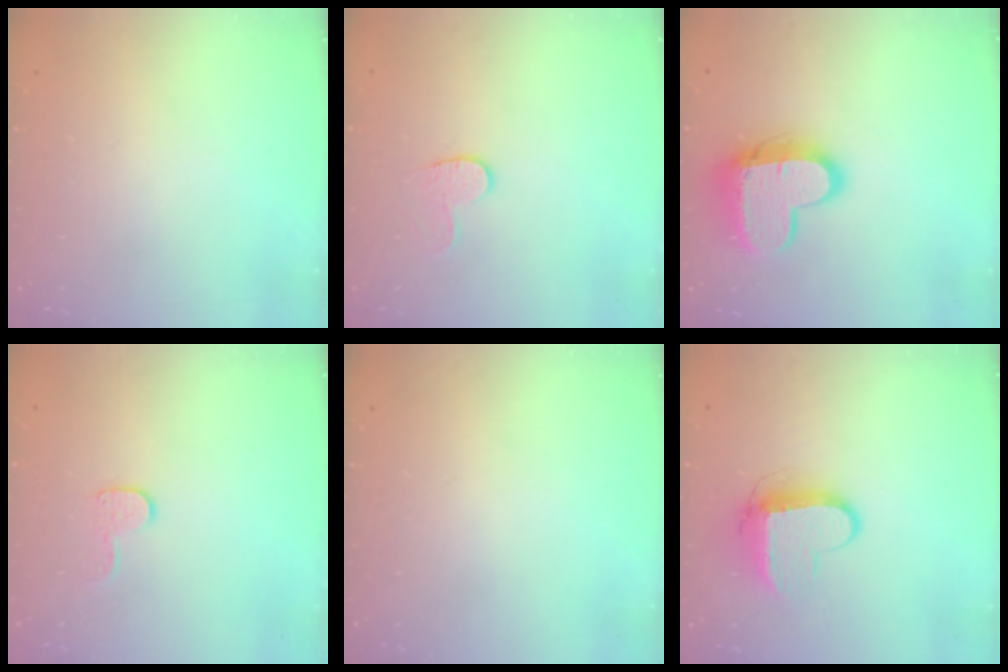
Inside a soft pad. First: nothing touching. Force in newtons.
{"total": 3.8, "press": 3.8, "slide": 0.4}
{"total": 14.4, "press": 14.4, "slide": 1.0}
{"total": 5.5, "press": 5.5, "slide": 0.5}
{"total": 0.0}
{"total": 9.5, "press": 9.5, "slide": 0.8}